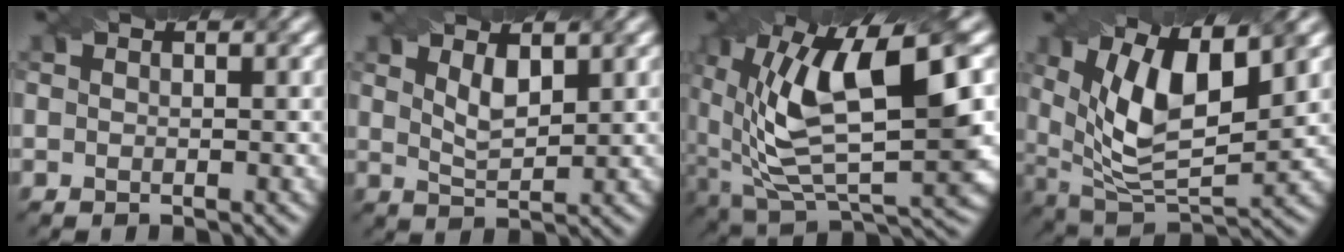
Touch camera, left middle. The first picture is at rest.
{"total": 2.4, "force": [1.3, 0.9, 1.9], "torque": [-0.040, -0.007, 0.029]}
{"total": 13.0, "force": [2.6, 5.8, 11.3], "torque": [-0.209, -0.005, 0.049]}
{"total": 9.6, "force": [3.4, 4.0, 8.0], "torque": [-0.150, -0.006, 0.060]}